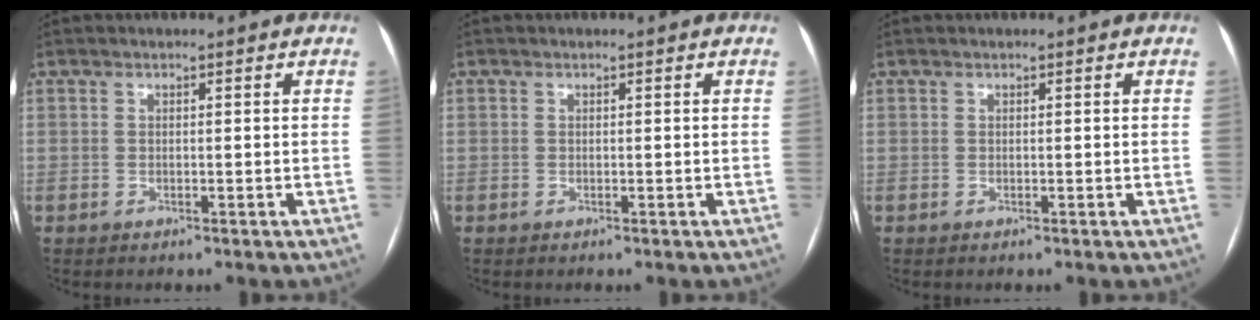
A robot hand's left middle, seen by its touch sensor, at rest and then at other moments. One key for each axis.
{"total": 0.0}
{"total": 0.0}